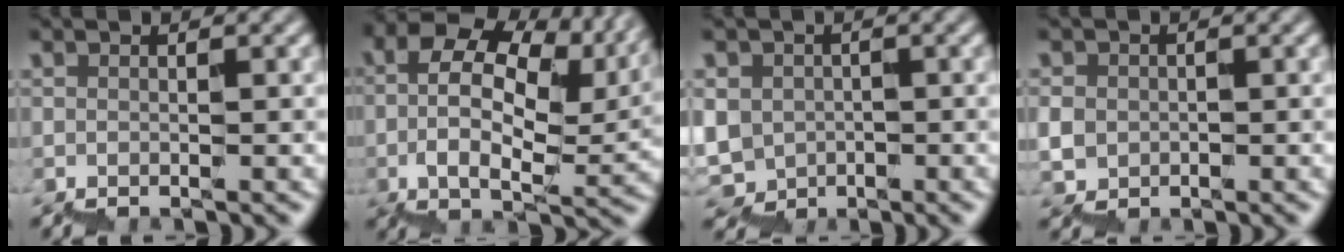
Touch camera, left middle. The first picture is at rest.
{"total": 11.0, "force": [4.2, 6.0, 8.2], "torque": [-0.155, 0.014, 0.078]}
{"total": 2.7, "force": [0.4, 2.6, -0.3], "torque": [-0.004, -0.001, 0.010]}
{"total": 1.2, "force": [0.0, 0.9, -0.7], "torque": [0.009, 0.006, -0.003]}